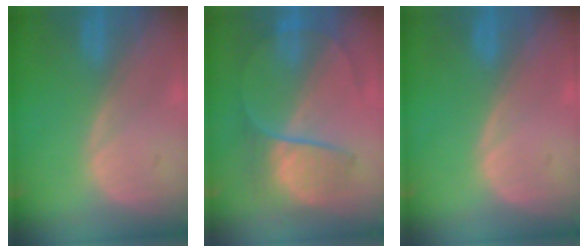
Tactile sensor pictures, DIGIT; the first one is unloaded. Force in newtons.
{"total": 6.9, "press": 6.6, "slide": 1.7}
{"total": 0.0}